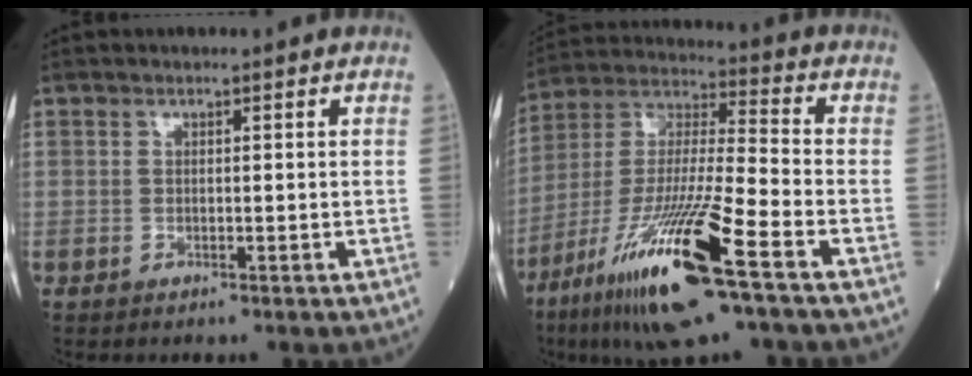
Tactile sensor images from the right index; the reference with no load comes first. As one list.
[{"total": 20.1, "force": [-10.4, 1.1, 17.1], "torque": [-0.355, -0.047, -0.193]}]